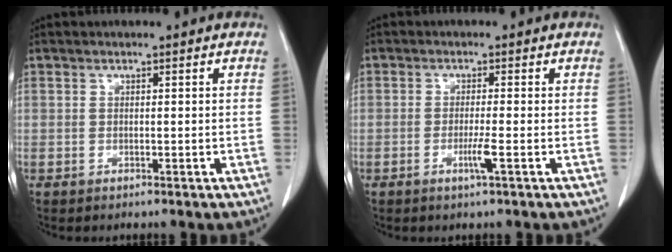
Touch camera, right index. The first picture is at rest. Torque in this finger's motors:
{"motor_torque": [0.39, 0.02, 0.07, 0.03]}